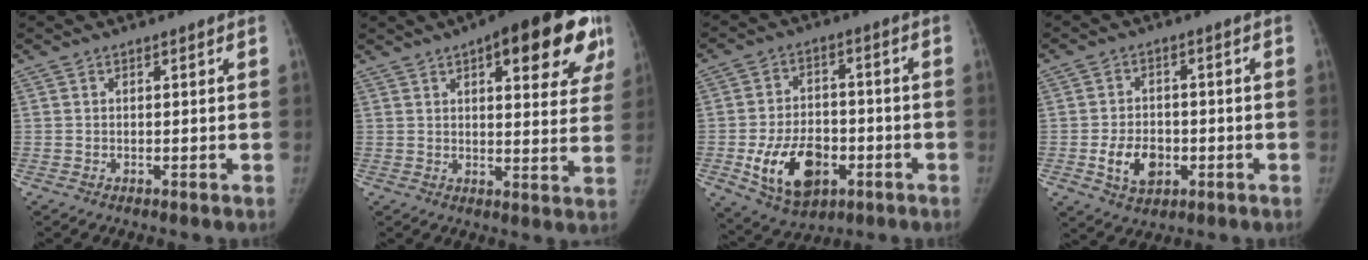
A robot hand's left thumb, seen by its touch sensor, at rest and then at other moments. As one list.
[{"total": 20.7, "force": [10.3, 7.6, 16.2], "torque": [-0.168, -0.018, 0.126]}, {"total": 14.0, "force": [-4.5, 9.1, 9.6], "torque": [-0.138, 0.015, -0.062]}, {"total": 7.6, "force": [-2.0, 5.4, 4.9], "torque": [-0.068, 0.006, -0.028]}]